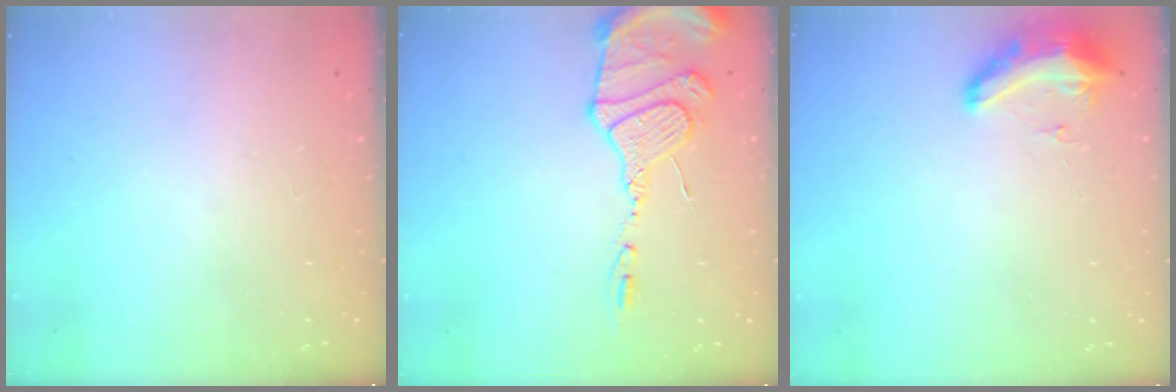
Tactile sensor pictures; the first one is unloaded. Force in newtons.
{"total": 18.1, "press": 17.8, "slide": 3.3}
{"total": 8.3, "press": 8.2, "slide": 1.2}